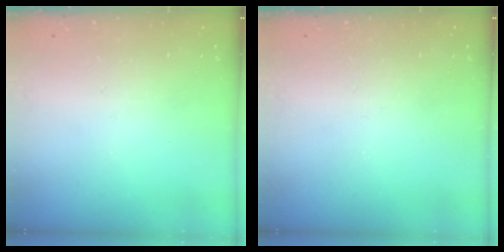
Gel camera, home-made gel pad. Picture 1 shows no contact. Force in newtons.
{"total": 0.0}